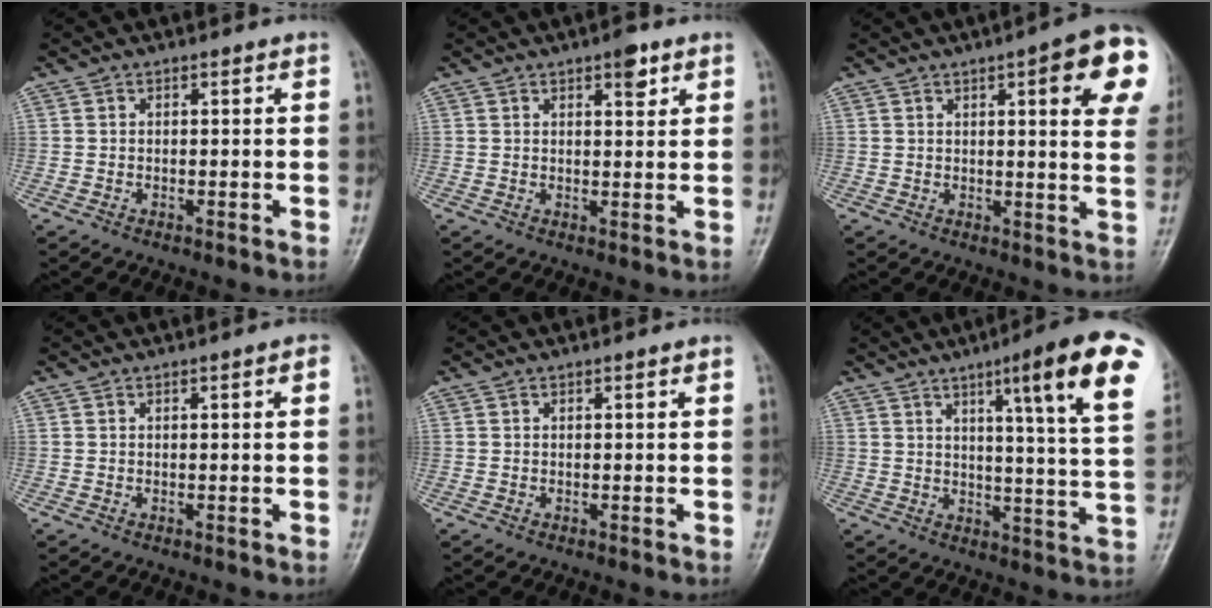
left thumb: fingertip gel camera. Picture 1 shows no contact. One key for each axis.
{"total": 3.6, "fx": 2.2, "fy": 1.3, "fz": 2.6, "tx": -0.025, "ty": -0.009, "tz": 0.028}
{"total": 14.0, "fx": 5.3, "fy": 3.0, "fz": 12.6, "tx": -0.128, "ty": -0.012, "tz": 0.056}
{"total": 1.9, "fx": 0.6, "fy": 0.2, "fz": 1.8, "tx": -0.025, "ty": 0.003, "tz": 0.007}
{"total": 0.9, "fx": 0.4, "fy": 0.0, "fz": 0.8, "tx": -0.014, "ty": 0.001, "tz": 0.004}
{"total": 18.0, "fx": 8.6, "fy": 1.5, "fz": 15.7, "tx": -0.197, "ty": -0.032, "tz": 0.109}